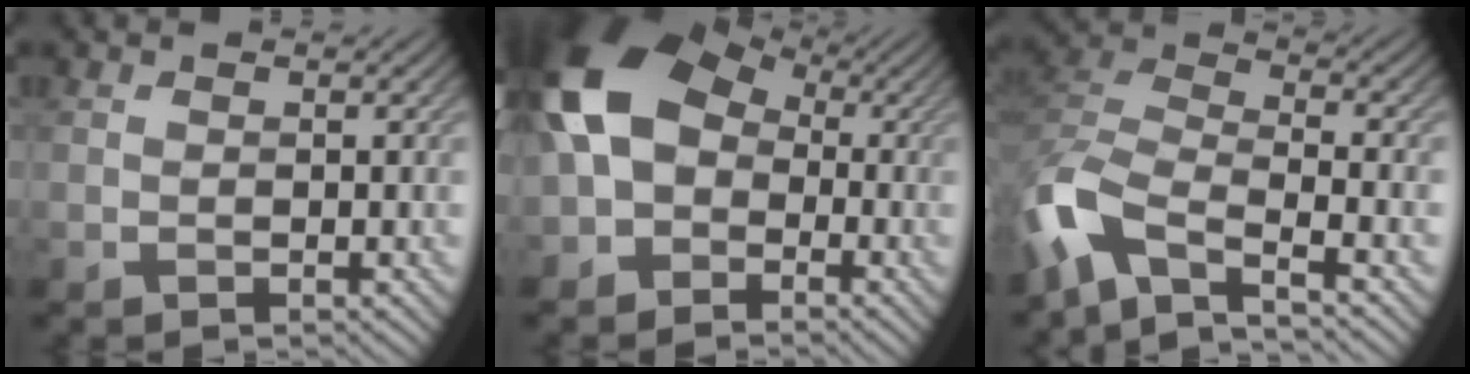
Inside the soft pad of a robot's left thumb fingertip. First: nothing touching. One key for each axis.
{"total": 11.1, "fx": -0.5, "fy": 8.6, "fz": 7.1, "tx": -0.159, "ty": -0.007, "tz": -0.024}
{"total": 10.3, "fx": -6.7, "fy": 3.9, "fz": 6.8, "tx": -0.159, "ty": -0.013, "tz": -0.146}